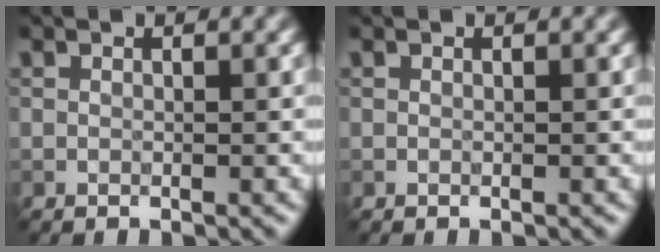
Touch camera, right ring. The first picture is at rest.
{"total": 0.0}